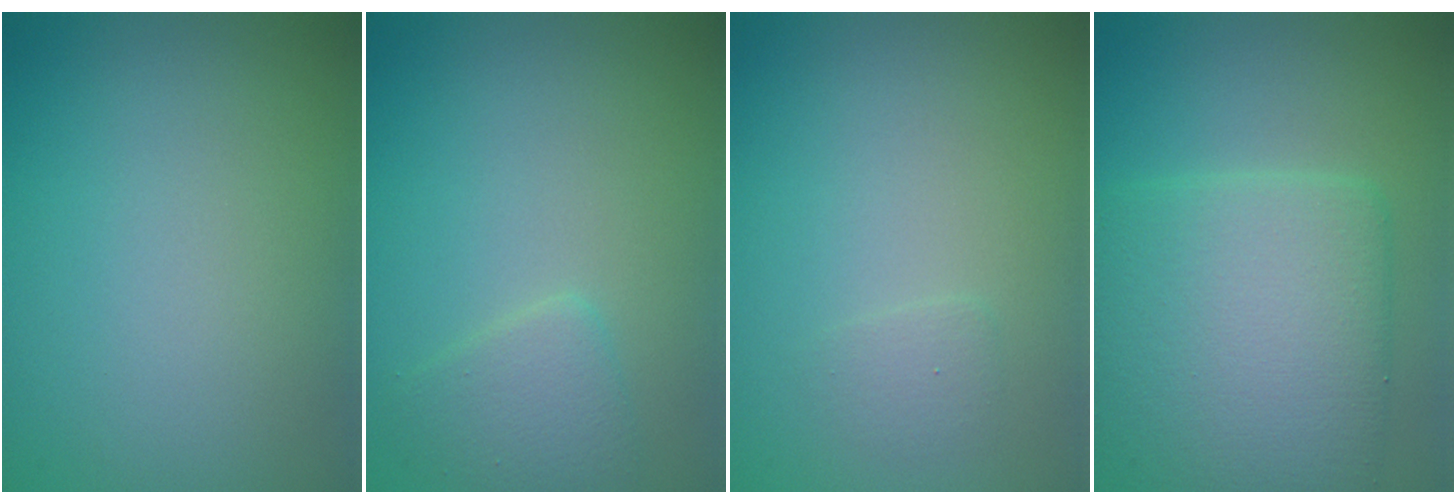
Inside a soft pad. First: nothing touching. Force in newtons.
{"total": 1.9, "press": 1.9, "slide": 0.1}
{"total": 0.8, "press": 0.8, "slide": 0.0}
{"total": 7.8, "press": 7.8, "slide": 0.2}